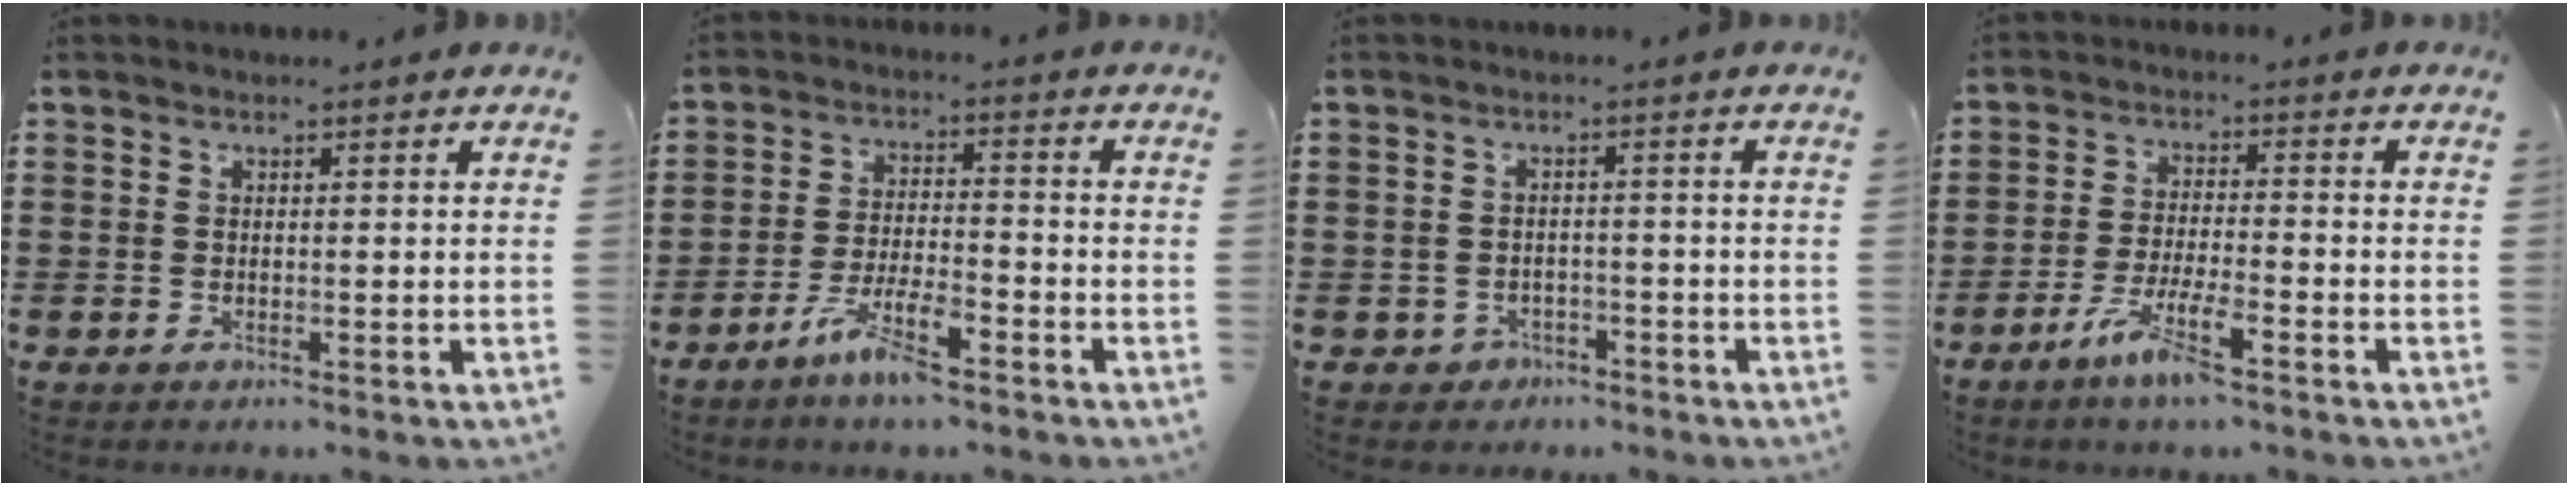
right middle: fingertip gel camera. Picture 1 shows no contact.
{"total": 6.5, "force": [-4.5, 1.3, 4.5], "torque": [-0.093, -0.001, -0.085]}
{"total": 1.9, "force": [-1.6, 1.0, 0.0], "torque": [-0.009, 0.001, -0.037]}
{"total": 6.2, "force": [-4.1, 0.8, 4.7], "torque": [-0.094, -0.008, -0.074]}